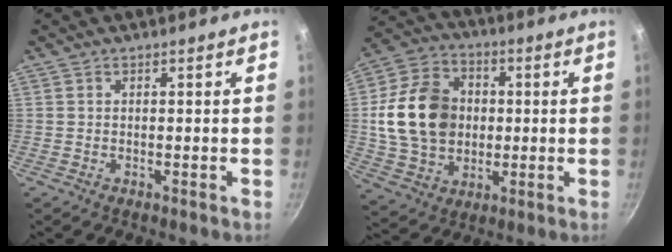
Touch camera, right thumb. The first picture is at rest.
{"total": 18.2, "force": [1.1, 14.2, 11.3], "torque": [-0.182, 0.014, 0.022]}